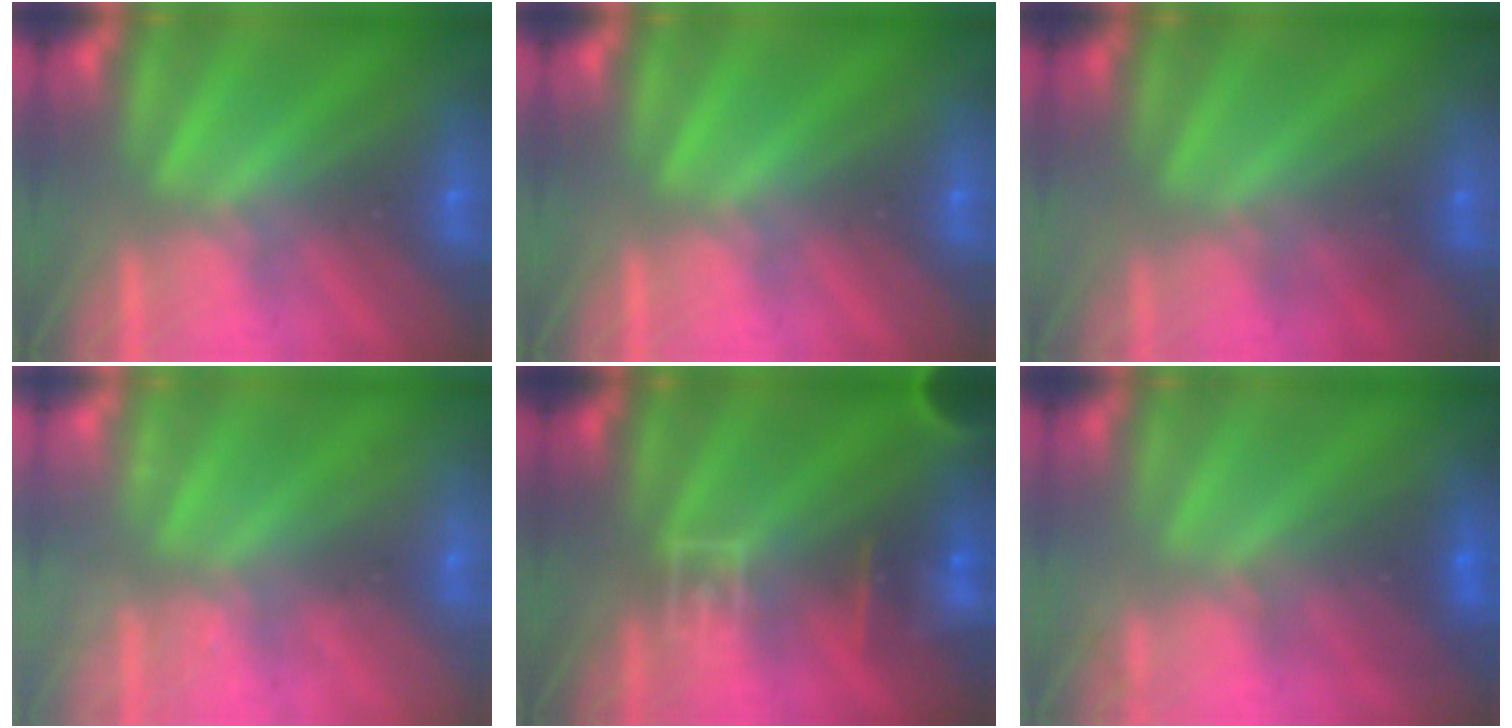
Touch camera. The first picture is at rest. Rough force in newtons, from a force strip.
{"total": 0.0}
{"total": 1.7}
{"total": 2.2}
{"total": 7.3}
{"total": 2.7}